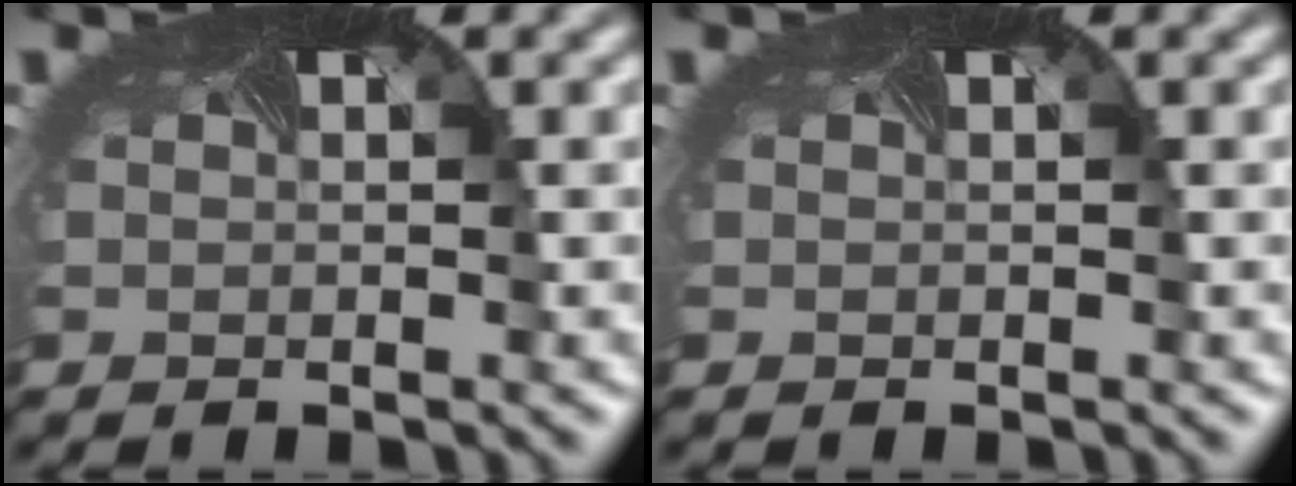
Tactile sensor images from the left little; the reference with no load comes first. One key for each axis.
{"total": 0.0}